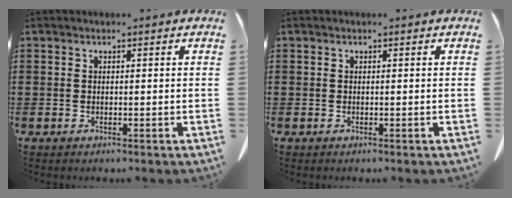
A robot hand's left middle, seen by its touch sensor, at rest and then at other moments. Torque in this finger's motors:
{"motor_torque": [-1.03, -1.11, 0.04, 0.00]}